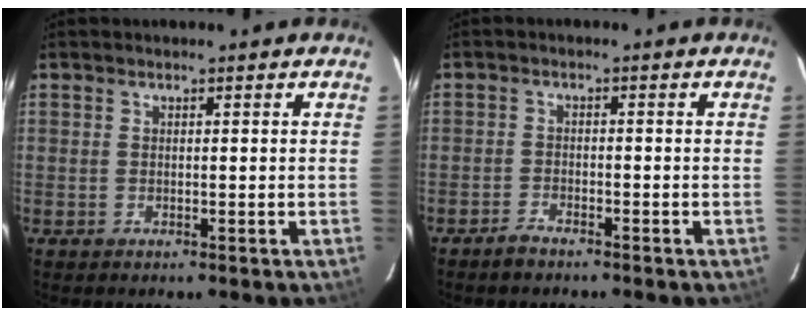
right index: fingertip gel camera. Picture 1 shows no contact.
{"total": 2.5, "force": [-2.2, 0.6, 0.9], "torque": [-0.031, 0.001, -0.043]}